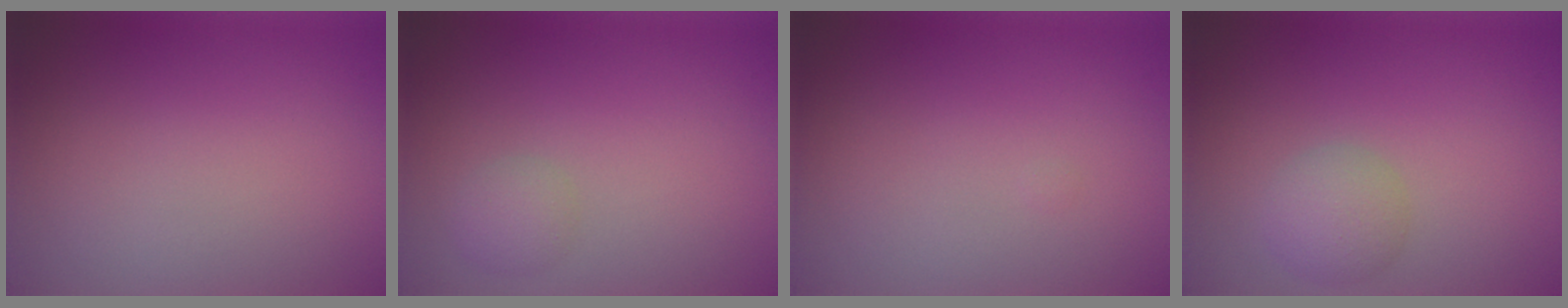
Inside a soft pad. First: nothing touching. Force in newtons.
{"total": 1.5, "press": 1.5, "slide": 0.0}
{"total": 0.0}
{"total": 2.6, "press": 2.6, "slide": 0.1}